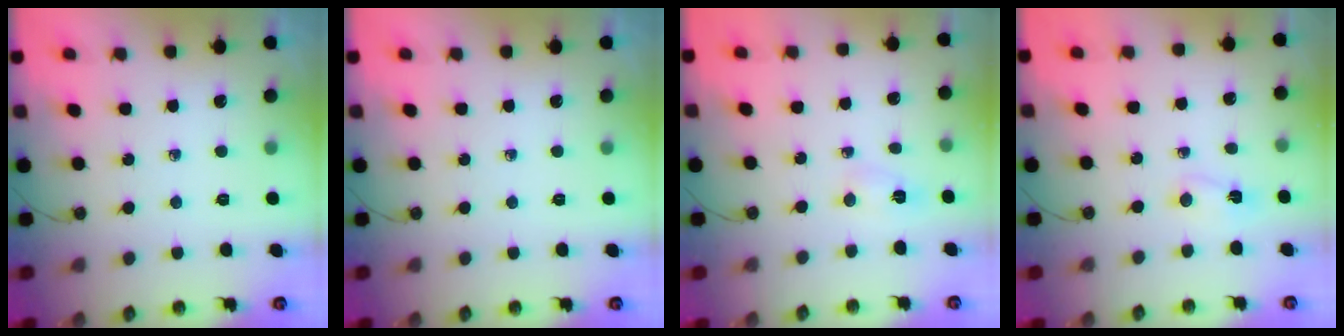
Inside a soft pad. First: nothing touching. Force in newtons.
{"total": 0.0}
{"total": 2.2, "press": 2.2, "slide": 0.2}
{"total": 2.8, "press": 2.7, "slide": 0.5}